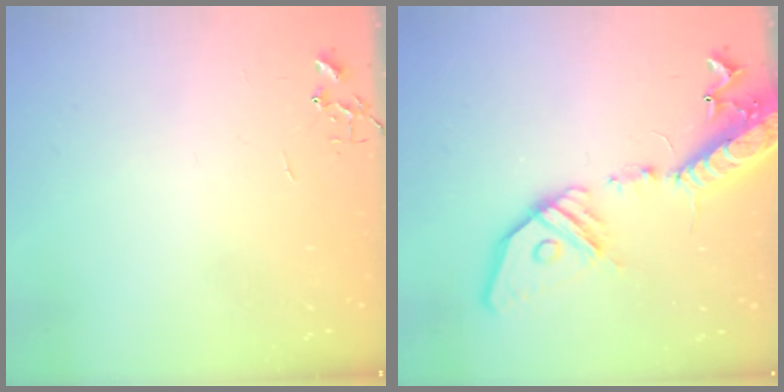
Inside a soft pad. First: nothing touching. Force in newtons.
{"total": 19.7, "press": 19.4, "slide": 3.9}